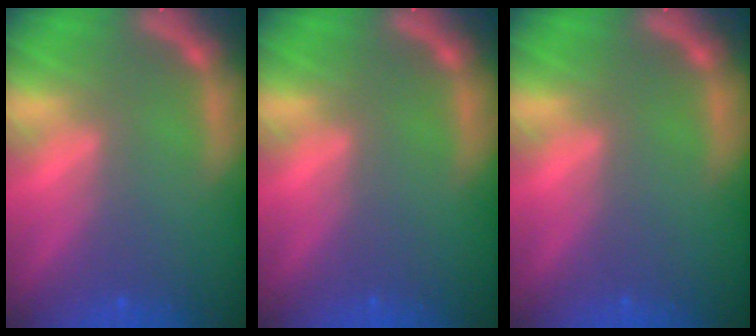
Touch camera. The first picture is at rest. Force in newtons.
{"total": 0.0}
{"total": 0.0}